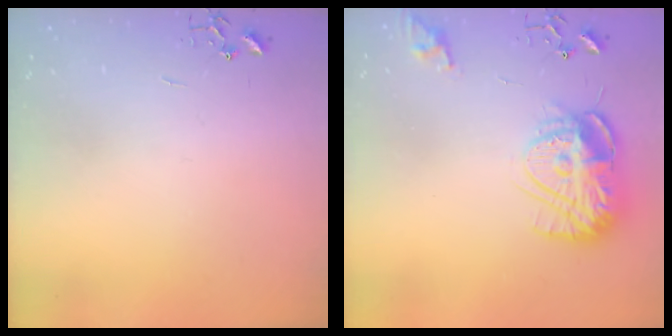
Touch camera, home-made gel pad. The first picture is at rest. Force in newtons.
{"total": 15.8, "press": 15.7, "slide": 1.4}